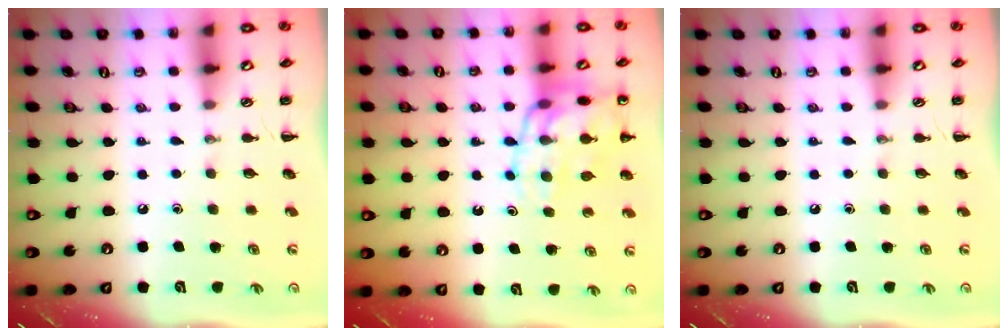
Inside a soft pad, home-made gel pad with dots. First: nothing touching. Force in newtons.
{"total": 15.1, "press": 14.9, "slide": 2.5}
{"total": 0.0}